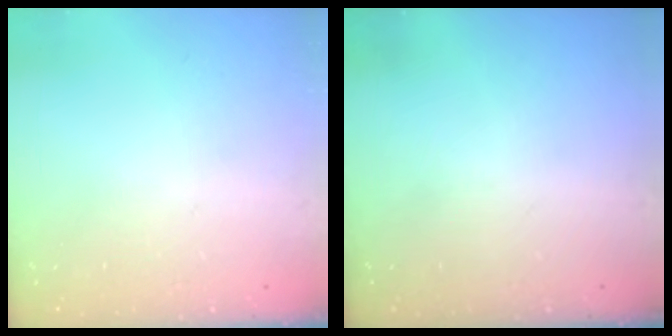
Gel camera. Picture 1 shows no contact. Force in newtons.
{"total": 0.0}